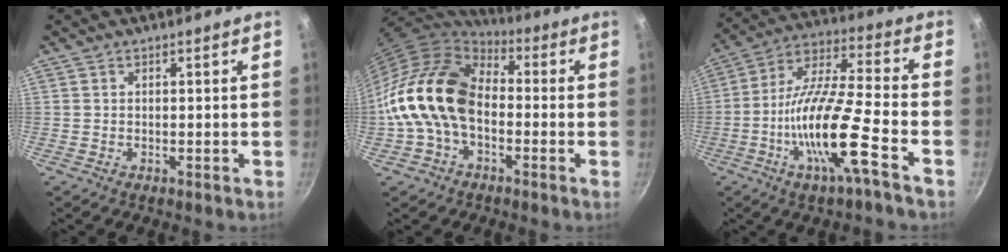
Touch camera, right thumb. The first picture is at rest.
{"total": 16.5, "force": [-2.2, 11.2, 11.9], "torque": [-0.193, 0.043, -0.057]}
{"total": 17.0, "force": [-6.7, 2.8, 15.4], "torque": [-0.282, 0.036, -0.137]}